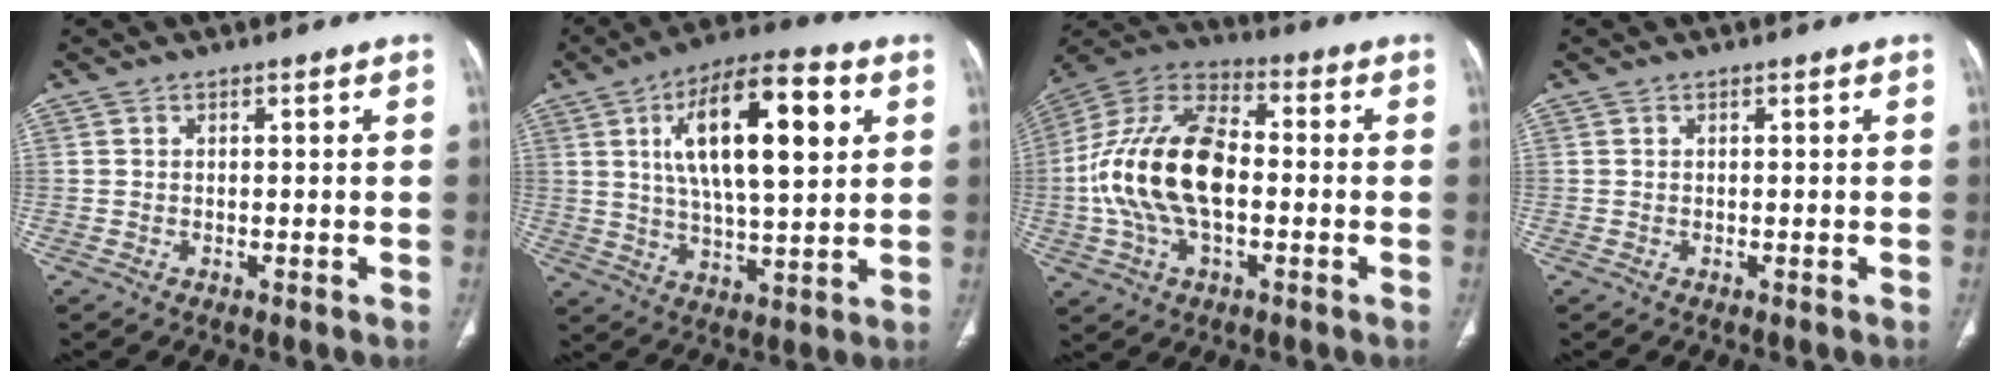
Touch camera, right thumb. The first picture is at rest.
{"total": 19.3, "force": [5.9, 7.2, 16.9], "torque": [-0.257, -0.005, 0.091]}
{"total": 19.6, "force": [-1.5, 10.9, 16.2], "torque": [-0.319, 0.032, -0.031]}
{"total": 0.0}